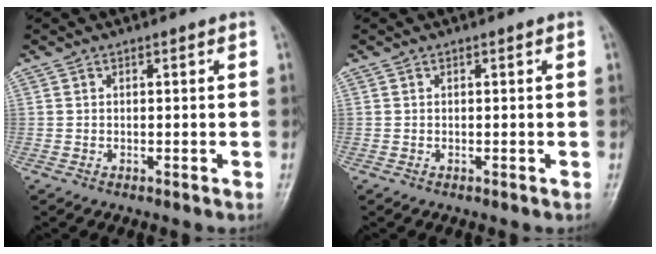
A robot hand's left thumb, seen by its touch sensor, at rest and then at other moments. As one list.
[{"total": 0.0}]